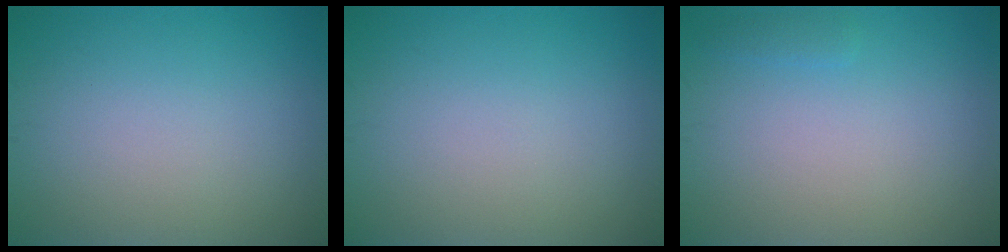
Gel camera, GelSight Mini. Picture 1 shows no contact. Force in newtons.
{"total": 0.0}
{"total": 0.7, "press": 0.7, "slide": 0.0}